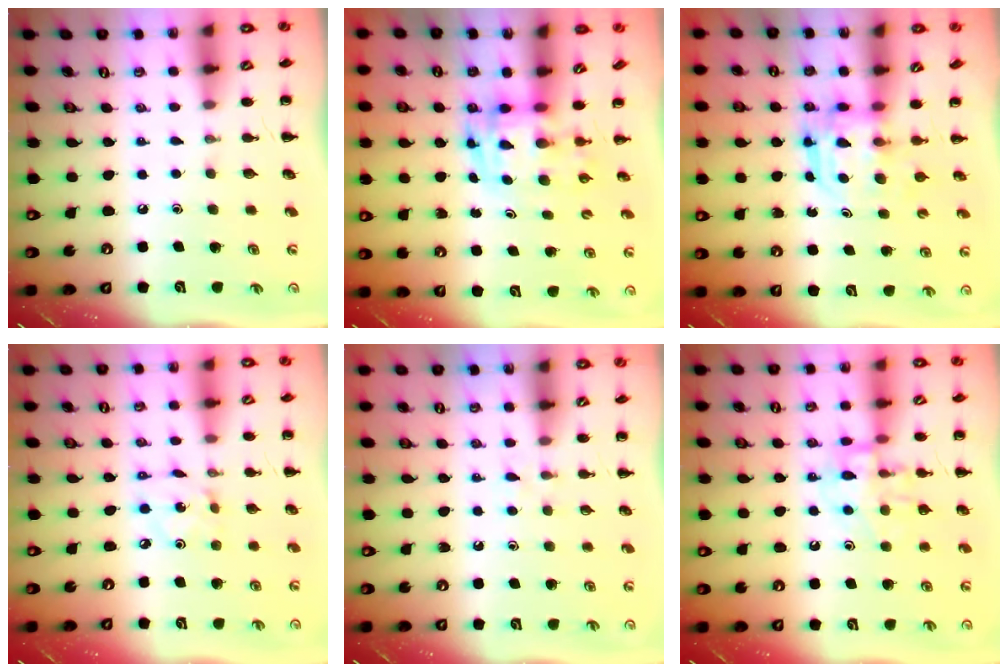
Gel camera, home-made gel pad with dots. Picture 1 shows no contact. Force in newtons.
{"total": 3.5, "press": 3.5, "slide": 0.6}
{"total": 3.0, "press": 3.0, "slide": 0.2}
{"total": 2.2, "press": 2.2, "slide": 0.4}
{"total": 3.0, "press": 2.8, "slide": 1.1}
{"total": 13.6, "press": 13.5, "slide": 1.3}